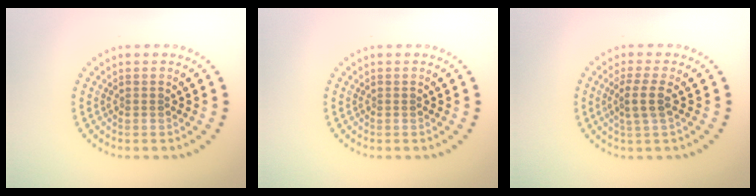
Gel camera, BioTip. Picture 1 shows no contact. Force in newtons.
{"total": 0.0}
{"total": 2.3, "press": 1.8, "slide": 1.3}